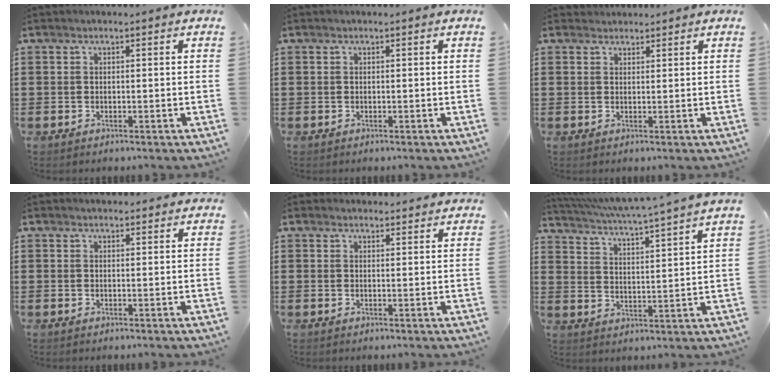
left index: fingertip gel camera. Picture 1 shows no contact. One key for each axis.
{"total": 0.0}
{"total": 1.2, "fx": 1.1, "fy": 0.4, "fz": -0.1, "tx": -0.001, "ty": 0.003, "tz": 0.023}
{"total": 1.2, "fx": 1.2, "fy": 0.4, "fz": 0.2, "tx": -0.005, "ty": 0.003, "tz": 0.023}
{"total": 1.6, "fx": 1.6, "fy": 0.3, "fz": 0.0, "tx": -0.004, "ty": 0.001, "tz": 0.031}
{"total": 4.3, "fx": 3.7, "fy": -1.1, "fz": 1.7, "tx": -0.054, "ty": -0.038, "tz": 0.055}